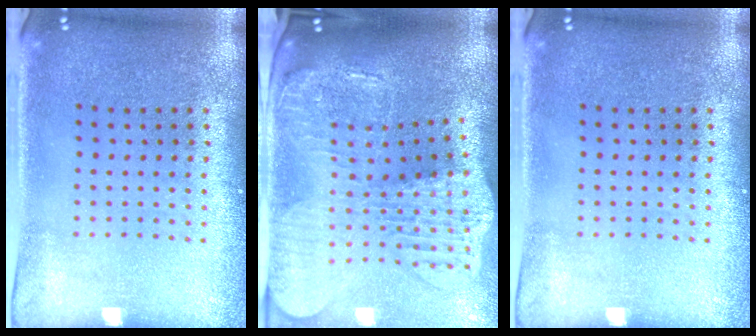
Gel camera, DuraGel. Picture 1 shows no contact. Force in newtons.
{"total": 4.4, "press": 3.4, "slide": 2.9}
{"total": 0.0}